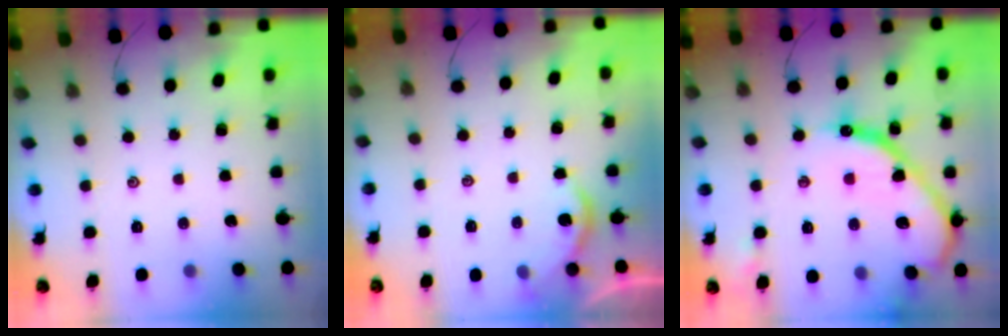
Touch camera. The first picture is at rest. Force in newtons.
{"total": 2.3, "press": 2.3, "slide": 0.3}
{"total": 19.4, "press": 19.3, "slide": 1.7}